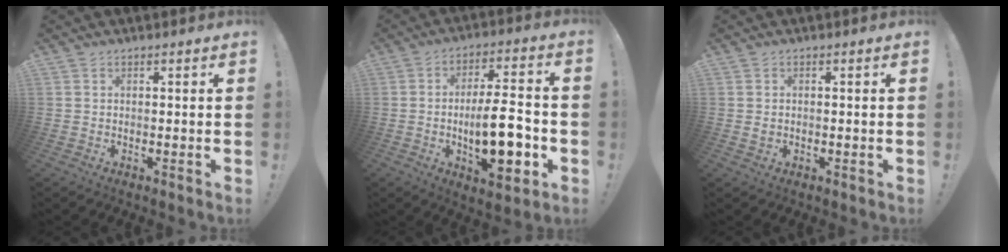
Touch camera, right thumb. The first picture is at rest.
{"total": 17.5, "force": [-3.7, 6.1, 16.0], "torque": [-0.258, 0.006, -0.062]}
{"total": 1.0, "force": [0.2, 0.9, 0.5], "torque": [-0.002, 0.001, 0.002]}